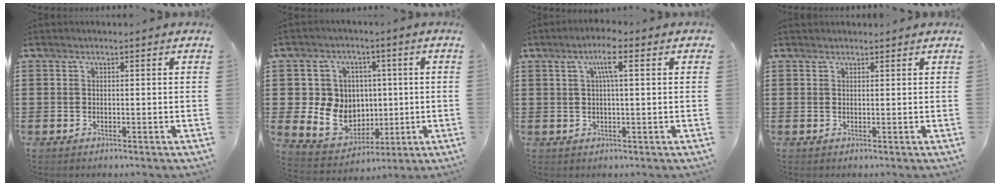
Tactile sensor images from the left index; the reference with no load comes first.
{"total": 9.0, "force": [0.5, 8.7, 2.3], "torque": [-0.079, 0.000, 0.018]}
{"total": 4.3, "force": [1.5, 0.4, 4.0], "torque": [-0.079, 0.009, 0.022]}
{"total": 0.8, "force": [0.8, 0.2, 0.0], "torque": [-0.002, 0.000, 0.016]}